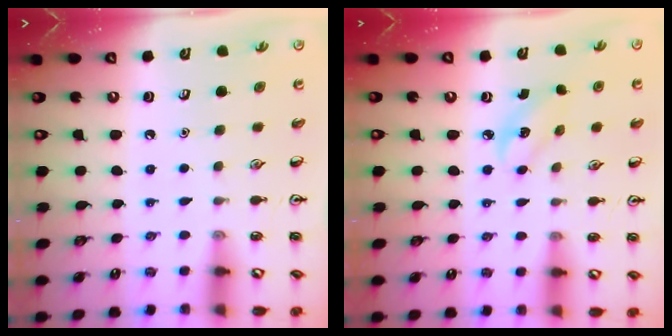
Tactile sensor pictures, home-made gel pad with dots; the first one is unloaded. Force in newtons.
{"total": 2.8, "press": 2.7, "slide": 0.8}